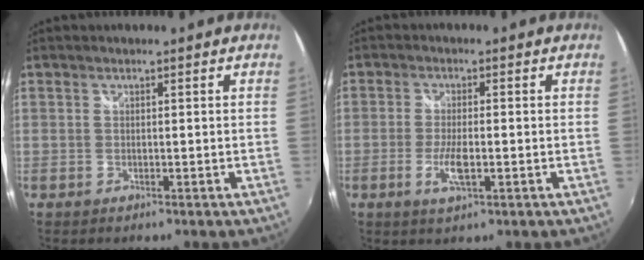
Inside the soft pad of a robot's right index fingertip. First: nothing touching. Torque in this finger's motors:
{"motor_torque": [0.17, 0.05, 0.14, 0.05]}